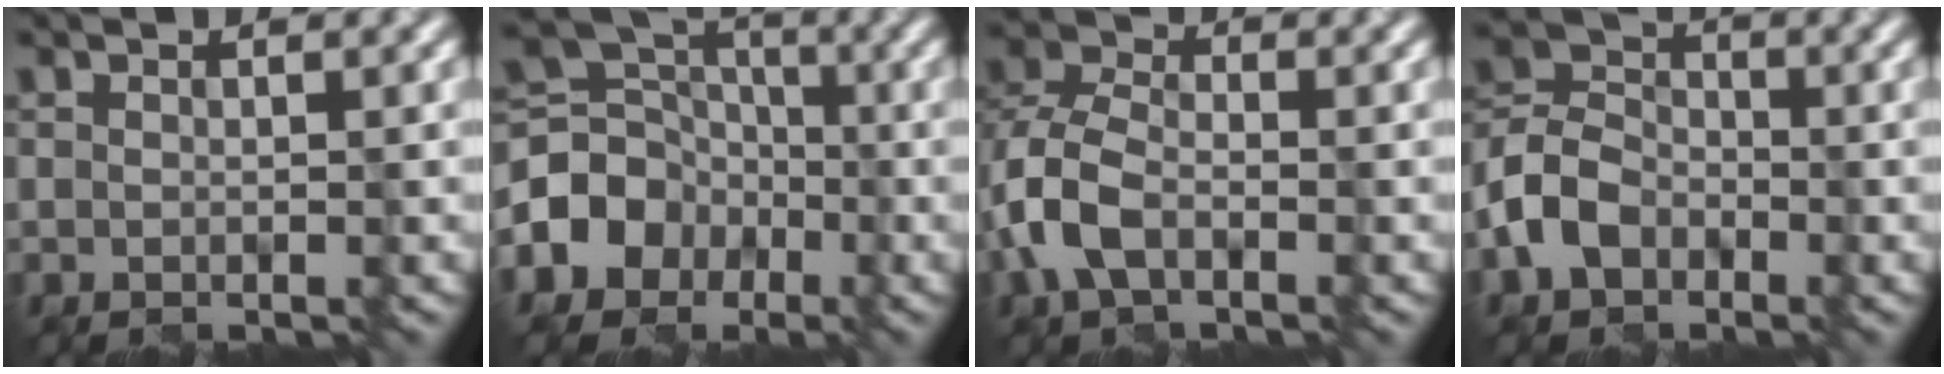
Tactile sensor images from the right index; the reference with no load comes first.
{"total": 6.2, "force": [-2.3, 5.2, 2.4], "torque": [-0.043, 0.009, -0.063]}
{"total": 5.5, "force": [-1.8, 3.6, 3.7], "torque": [-0.094, 0.002, -0.046]}
{"total": 5.2, "force": [-2.5, 3.9, 2.5], "torque": [-0.054, 0.007, -0.059]}